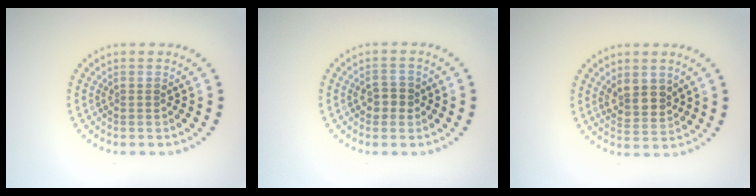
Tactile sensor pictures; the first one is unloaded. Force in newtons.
{"total": 1.9, "press": 1.8, "slide": 0.3}
{"total": 2.8, "press": 2.5, "slide": 1.1}